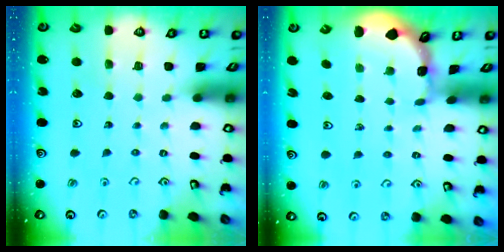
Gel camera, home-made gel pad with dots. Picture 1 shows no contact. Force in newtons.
{"total": 1.1, "press": 1.0, "slide": 0.1}